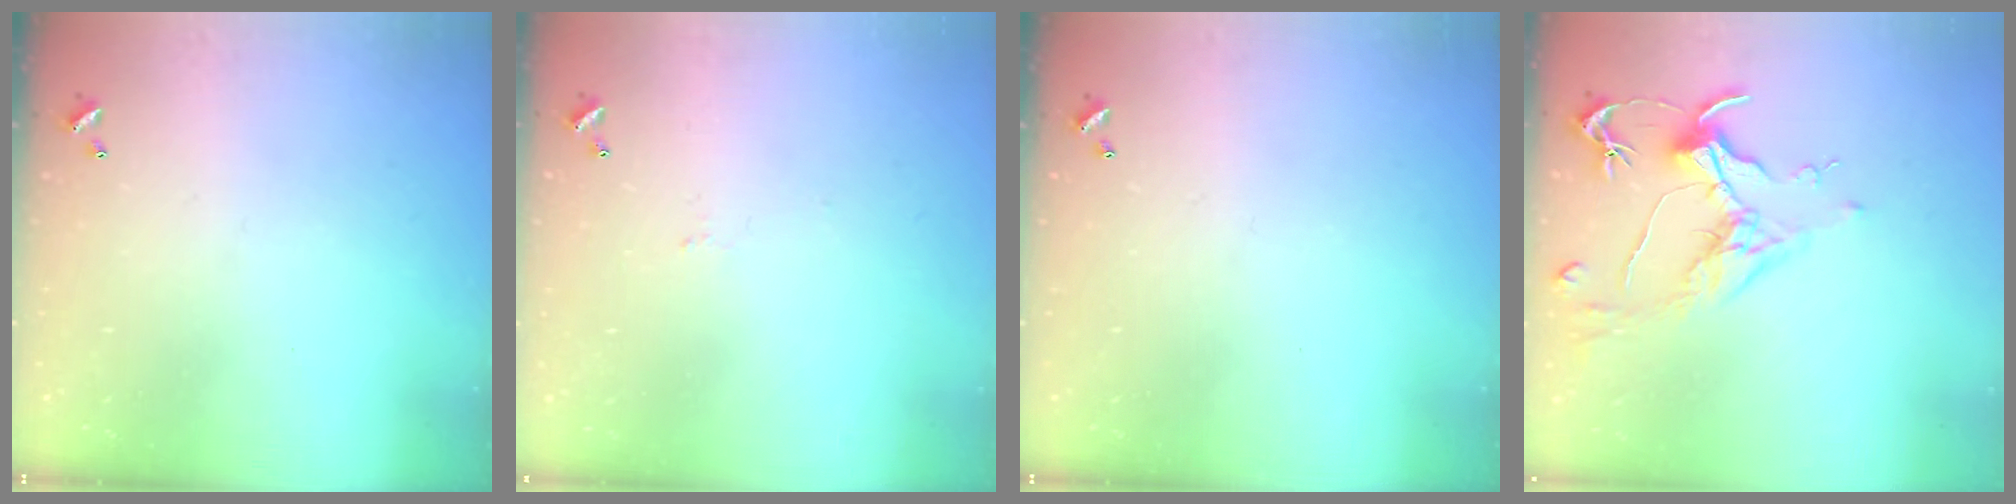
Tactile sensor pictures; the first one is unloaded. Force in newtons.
{"total": 1.7, "press": 1.6, "slide": 0.3}
{"total": 0.0}
{"total": 1.7, "press": 1.4, "slide": 0.9}